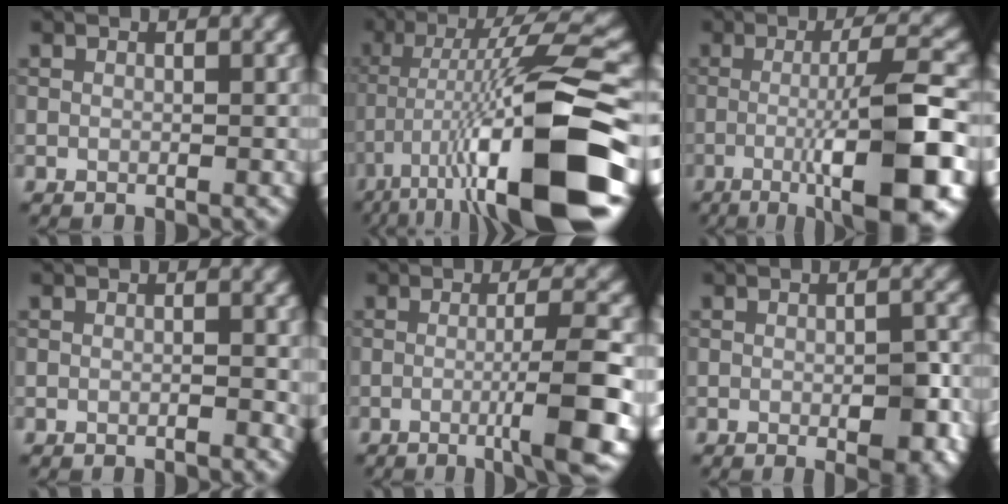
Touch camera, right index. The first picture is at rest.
{"total": 15.1, "force": [-5.7, 2.8, 13.7], "torque": [-0.224, 0.010, -0.089]}
{"total": 11.4, "force": [-3.2, 2.1, 10.8], "torque": [-0.142, 0.012, -0.056]}
{"total": 0.8, "force": [-0.3, 0.3, 0.7], "torque": [-0.010, 0.001, -0.004]}
{"total": 6.9, "force": [-1.8, 1.0, 6.6], "torque": [-0.090, 0.011, -0.035]}
{"total": 4.2, "force": [-1.3, 1.5, 3.7], "torque": [-0.051, -0.002, -0.015]}